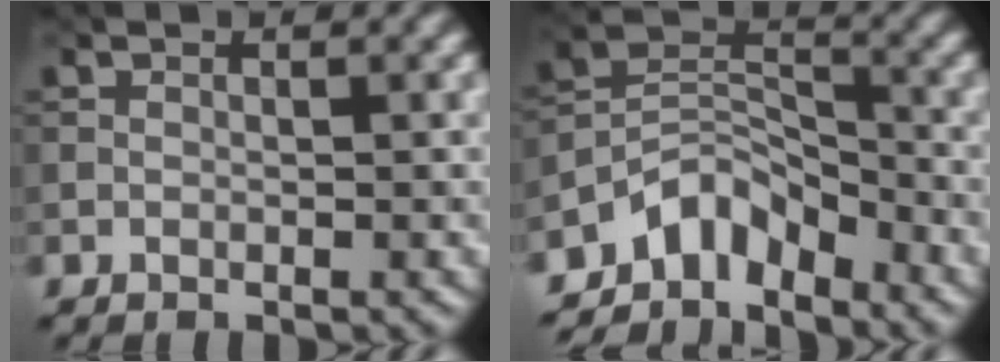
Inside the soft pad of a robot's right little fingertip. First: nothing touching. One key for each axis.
{"total": 5.5, "fx": -4.6, "fy": 2.3, "fz": 1.8, "tx": -0.021, "ty": 0.004, "tz": -0.098}